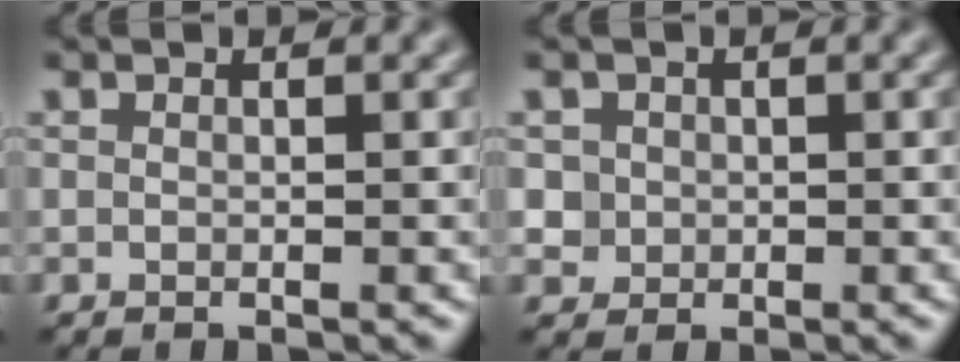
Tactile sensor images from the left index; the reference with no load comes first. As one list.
[{"total": 1.6, "force": [0.2, 1.6, 0.3], "torque": [0.001, -0.003, 0.018]}]